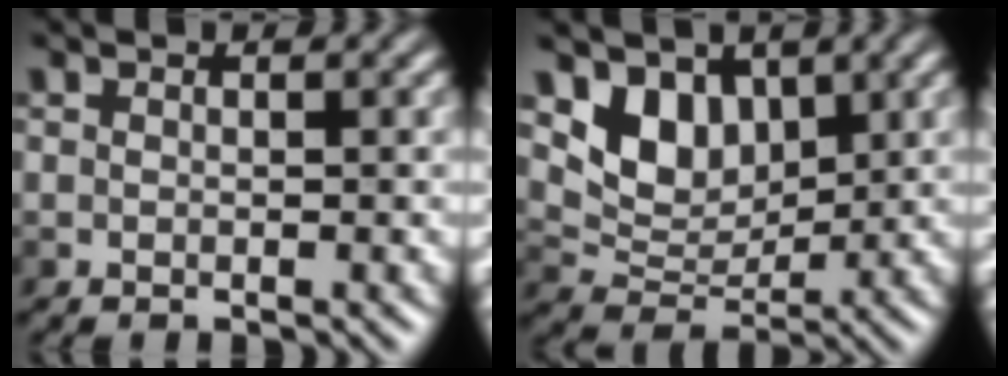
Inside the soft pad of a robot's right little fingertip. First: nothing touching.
{"total": 4.6, "force": [2.2, 3.2, 2.5], "torque": [-0.050, -0.016, 0.039]}